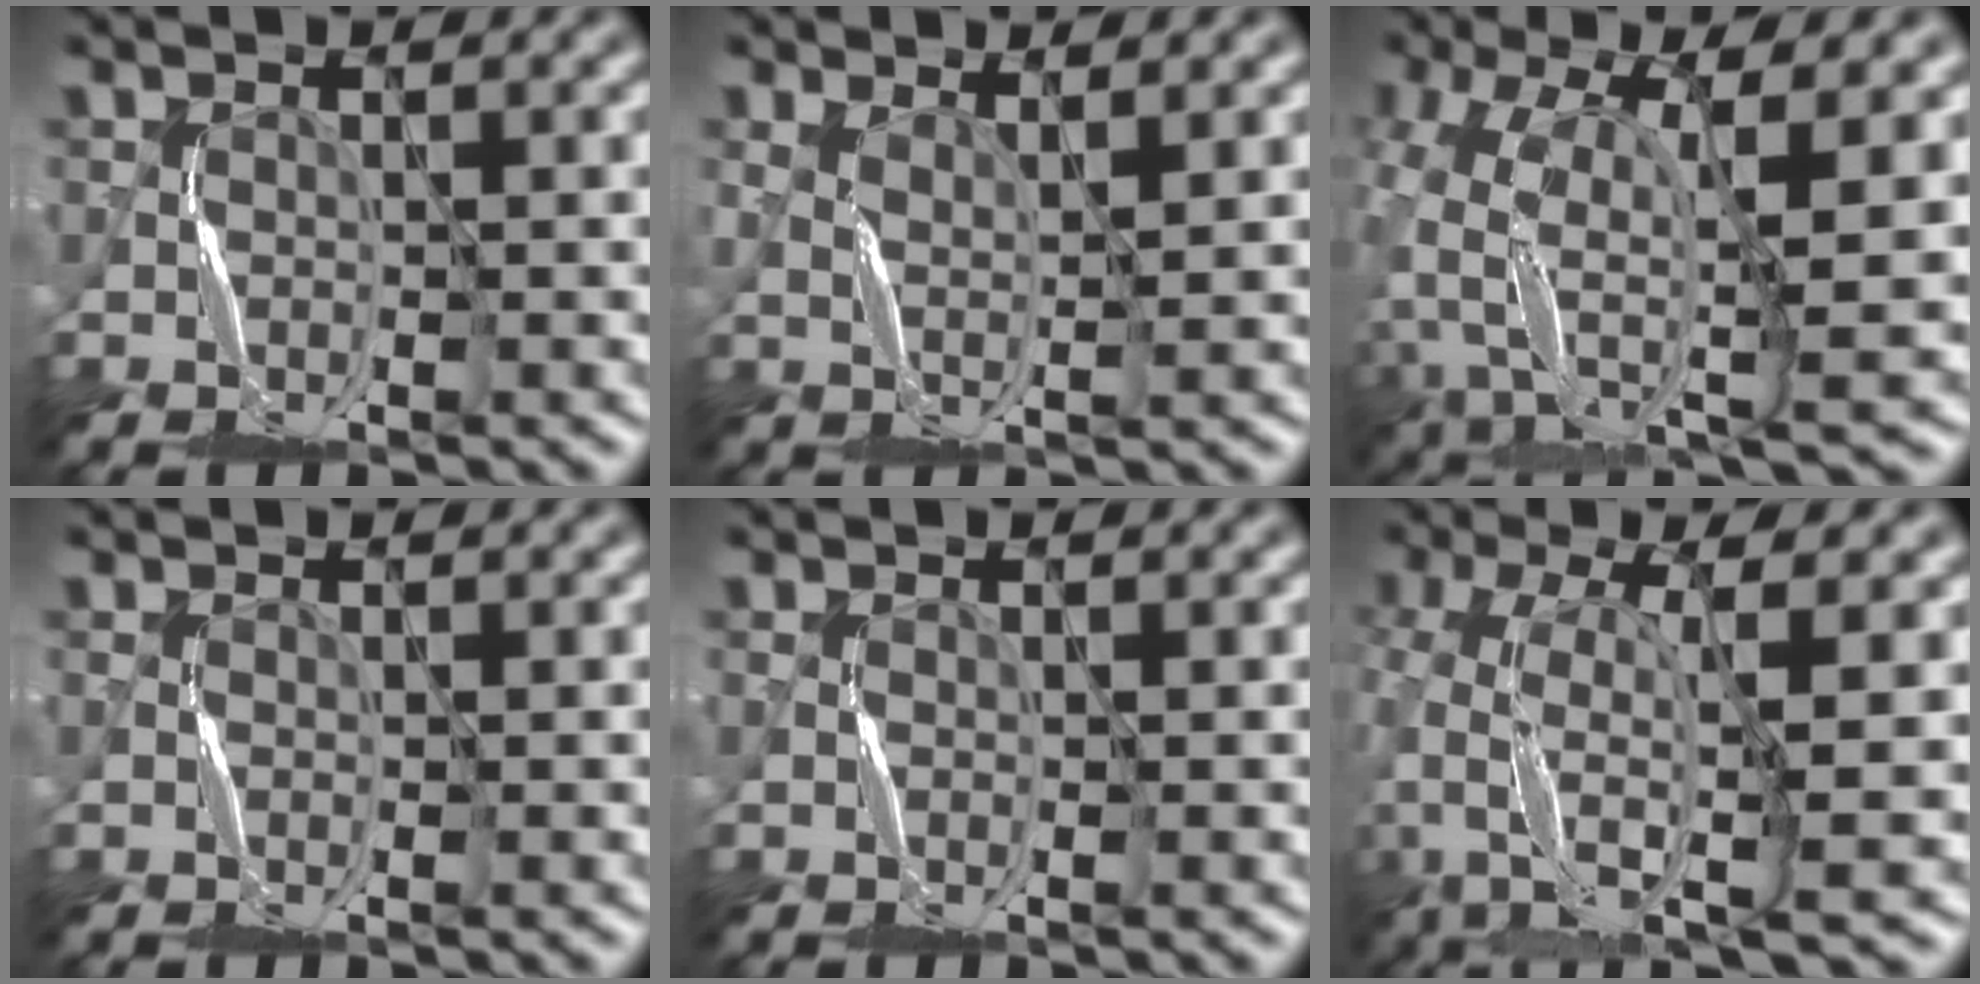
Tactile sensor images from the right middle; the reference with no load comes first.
{"total": 1.4, "force": [0.9, 0.3, 1.0], "torque": [-0.017, -0.005, 0.016]}
{"total": 11.5, "force": [-0.7, 5.3, 10.2], "torque": [-0.214, -0.007, -0.012]}
{"total": 0.0}
{"total": 0.0}
{"total": 9.5, "force": [-3.1, 3.3, 8.3], "torque": [-0.172, 0.002, -0.064]}